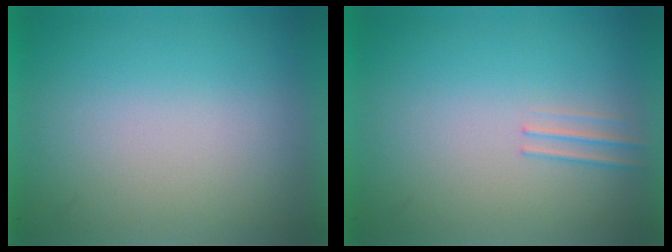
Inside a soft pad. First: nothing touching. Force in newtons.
{"total": 1.2}